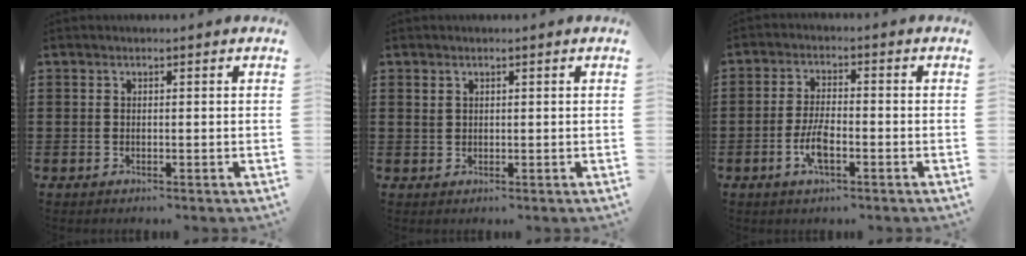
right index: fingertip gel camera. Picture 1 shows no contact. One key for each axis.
{"total": 1.1, "fx": 0.8, "fy": 0.7, "fz": 0.2, "tx": -0.005, "ty": 0.003, "tz": 0.015}
{"total": 4.9, "fx": -1.9, "fy": 1.7, "fz": 4.2, "tx": -0.099, "ty": -0.001, "tz": -0.042}